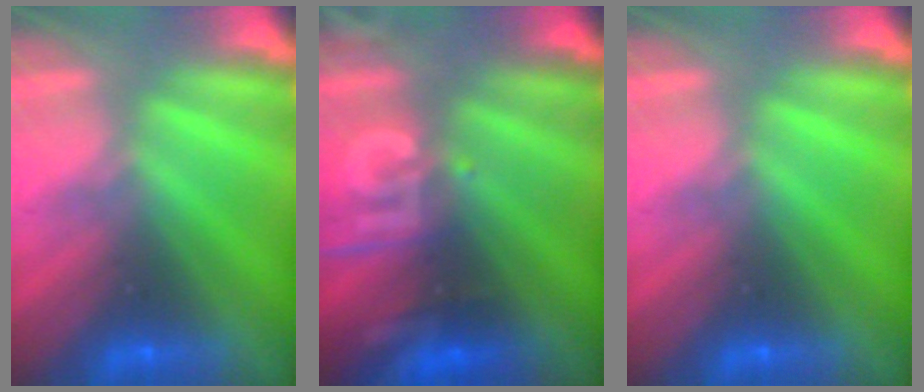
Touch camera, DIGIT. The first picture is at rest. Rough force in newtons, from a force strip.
{"total": 2.9}
{"total": 0.0}